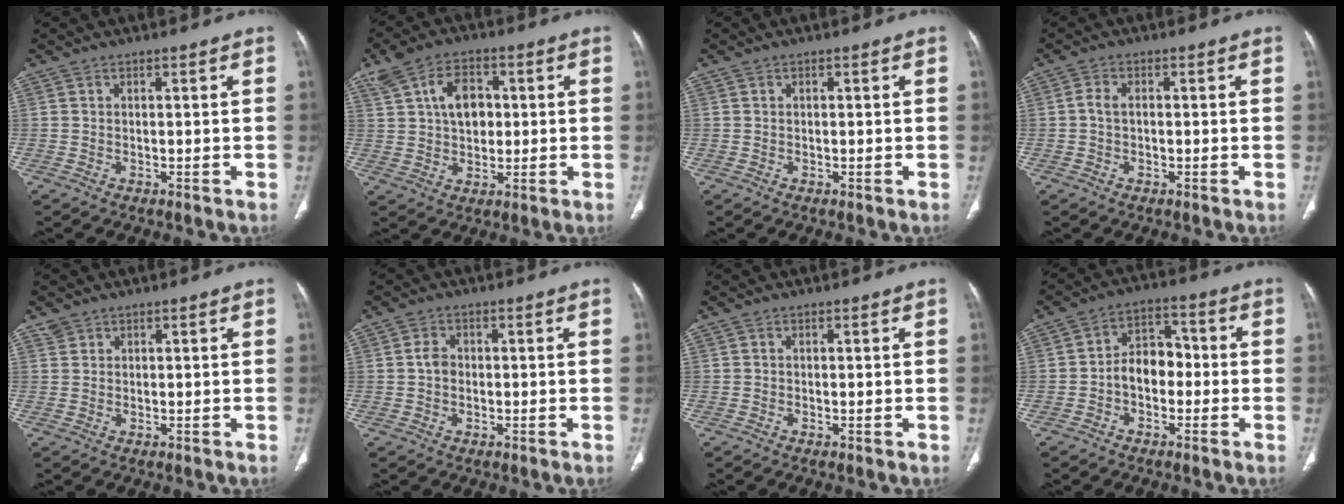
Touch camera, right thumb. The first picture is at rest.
{"total": 9.1, "force": [2.1, 6.2, 6.4], "torque": [-0.093, 0.005, 0.039]}
{"total": 0.0}
{"total": 2.3, "force": [-0.1, 1.5, 1.8], "torque": [-0.035, 0.011, -0.004]}
{"total": 1.2, "force": [0.8, 0.9, 0.1], "torque": [0.010, -0.002, 0.011]}
{"total": 2.6, "force": [0.0, 2.0, 1.7], "torque": [-0.028, 0.007, -0.005]}
{"total": 0.0}
{"total": 7.5, "force": [-1.4, 5.3, 5.1], "torque": [-0.054, 0.036, -0.035]}